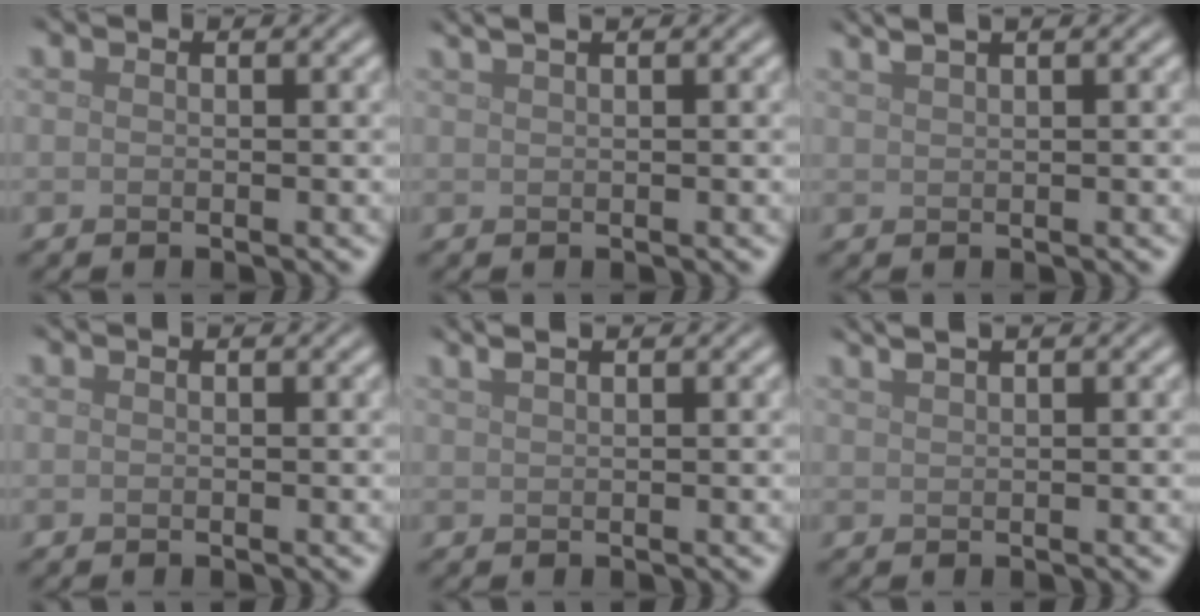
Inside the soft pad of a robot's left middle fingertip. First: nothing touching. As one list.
[{"total": 2.9, "force": [1.9, 1.2, 1.9], "torque": [-0.015, 0.013, 0.011]}, {"total": 3.1, "force": [2.2, 1.1, 2.0], "torque": [-0.019, 0.016, 0.017]}, {"total": 0.0}, {"total": 2.1, "force": [1.5, 0.8, 1.3], "torque": [-0.013, 0.009, 0.012]}, {"total": 2.6, "force": [1.9, 0.8, 1.6], "torque": [-0.014, 0.012, 0.018]}]